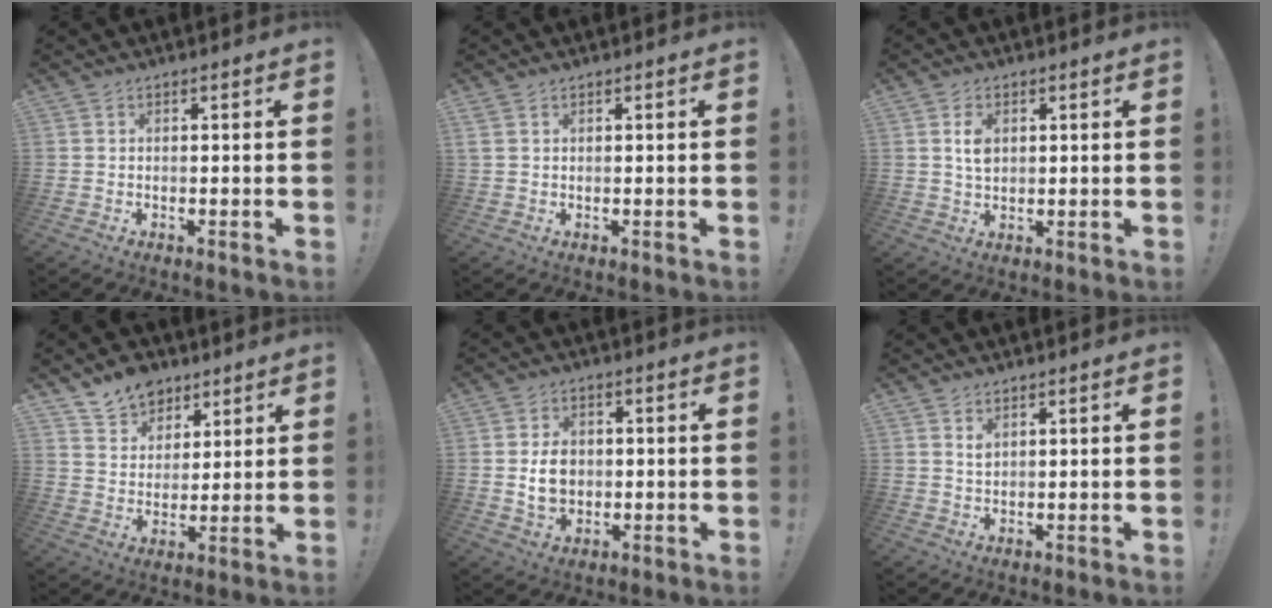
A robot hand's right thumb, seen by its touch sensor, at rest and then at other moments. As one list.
[{"total": 1.4, "force": [0.9, 0.8, 0.6], "torque": [-0.013, 0.002, 0.018]}, {"total": 4.7, "force": [1.1, 3.2, 3.2], "torque": [-0.043, -0.003, 0.017]}, {"total": 10.7, "force": [7.8, 7.1, 2.1], "torque": [-0.024, -0.060, 0.151]}, {"total": 8.0, "force": [0.0, 6.5, 4.7], "torque": [-0.060, 0.002, 0.000]}, {"total": 1.9, "force": [1.3, 1.1, 0.9], "torque": [-0.005, -0.011, 0.022]}]